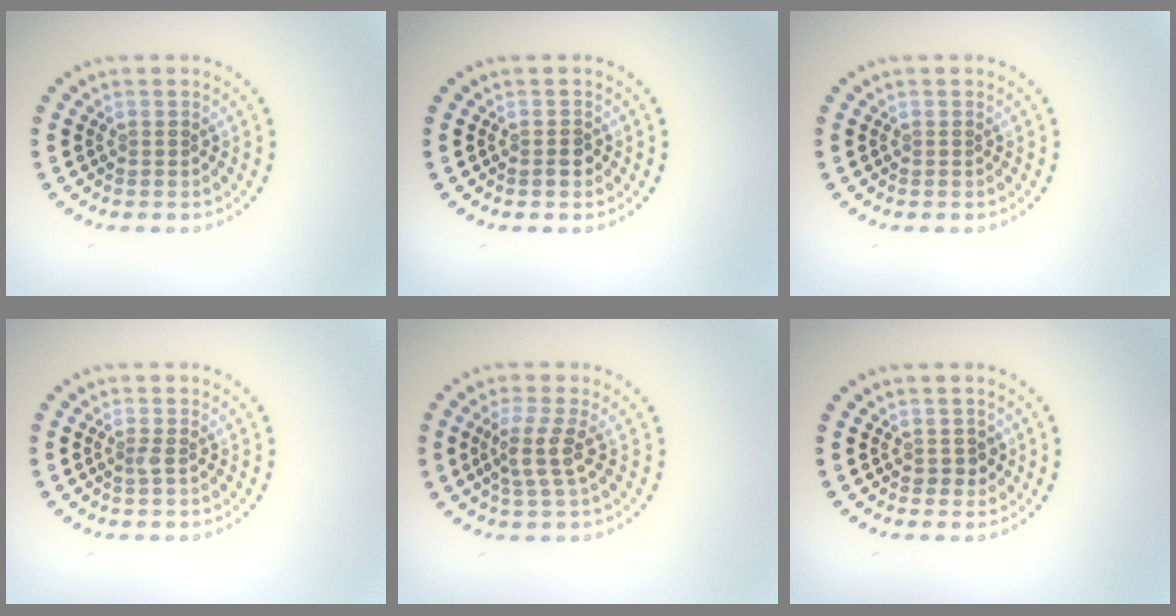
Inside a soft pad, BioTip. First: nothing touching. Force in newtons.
{"total": 1.2, "press": 1.1, "slide": 0.4}
{"total": 0.0}
{"total": 0.6, "press": 0.5, "slide": 0.4}
{"total": 2.9, "press": 2.3, "slide": 1.7}
{"total": 1.1, "press": 1.0, "slide": 0.3}